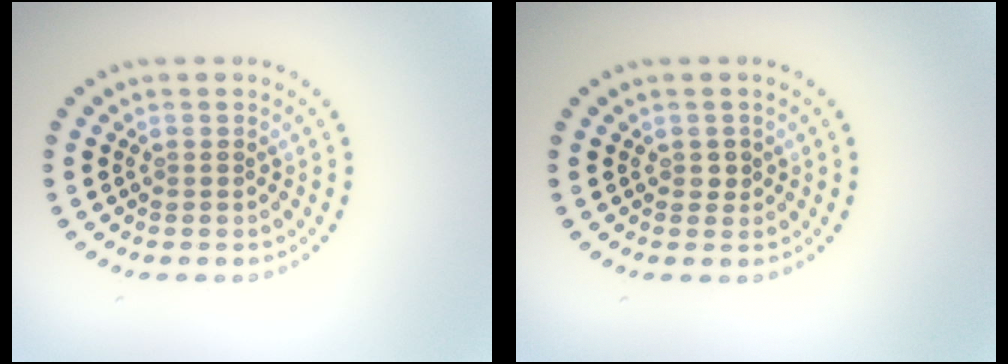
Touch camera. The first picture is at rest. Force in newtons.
{"total": 0.7, "press": 0.7, "slide": 0.3}